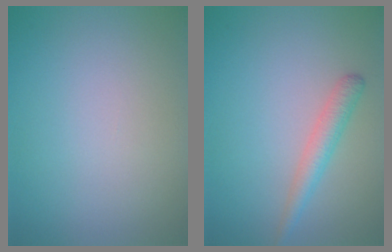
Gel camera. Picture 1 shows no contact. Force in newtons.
{"total": 2.3, "press": 2.3, "slide": 0.0}